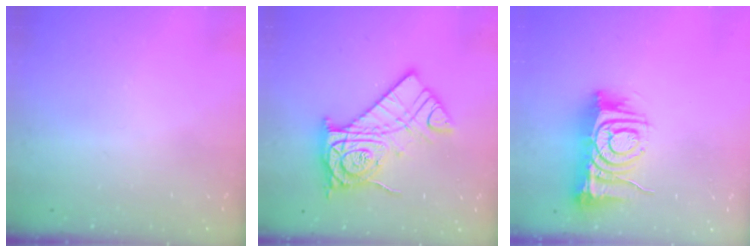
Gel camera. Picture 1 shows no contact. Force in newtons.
{"total": 16.8, "press": 16.8, "slide": 0.6}
{"total": 10.2, "press": 10.2, "slide": 1.2}